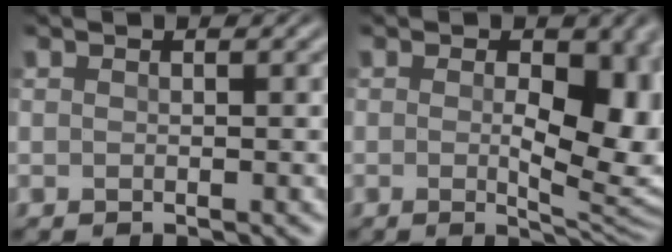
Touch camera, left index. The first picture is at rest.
{"total": 8.5, "force": [-0.1, 3.9, 7.6], "torque": [-0.075, -0.002, 0.002]}